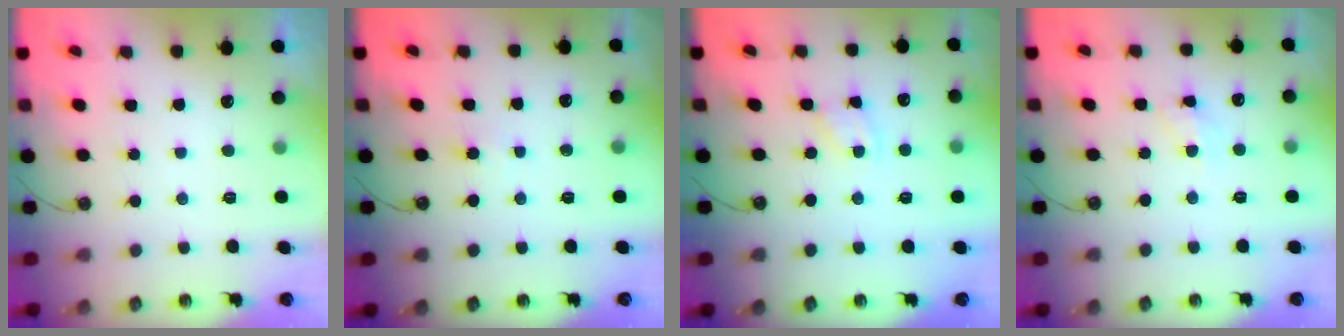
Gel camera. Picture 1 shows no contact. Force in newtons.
{"total": 2.7, "press": 2.7, "slide": 0.5}
{"total": 2.7, "press": 2.7, "slide": 0.4}
{"total": 5.9, "press": 5.9, "slide": 0.4}